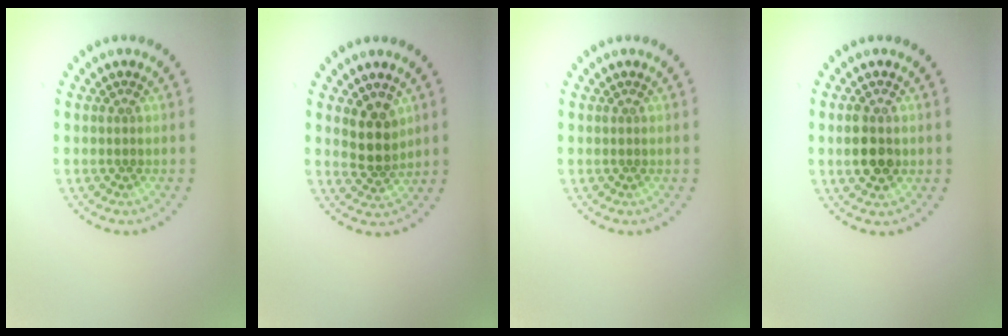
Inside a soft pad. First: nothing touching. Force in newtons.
{"total": 2.9, "press": 2.6, "slide": 1.4}
{"total": 0.0}
{"total": 3.0, "press": 2.9, "slide": 0.2}